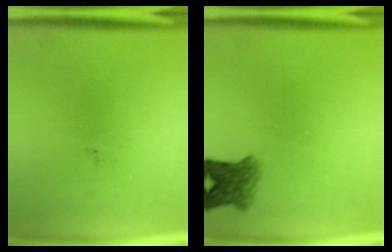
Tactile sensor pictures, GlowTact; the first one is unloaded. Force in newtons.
{"total": 4.2}